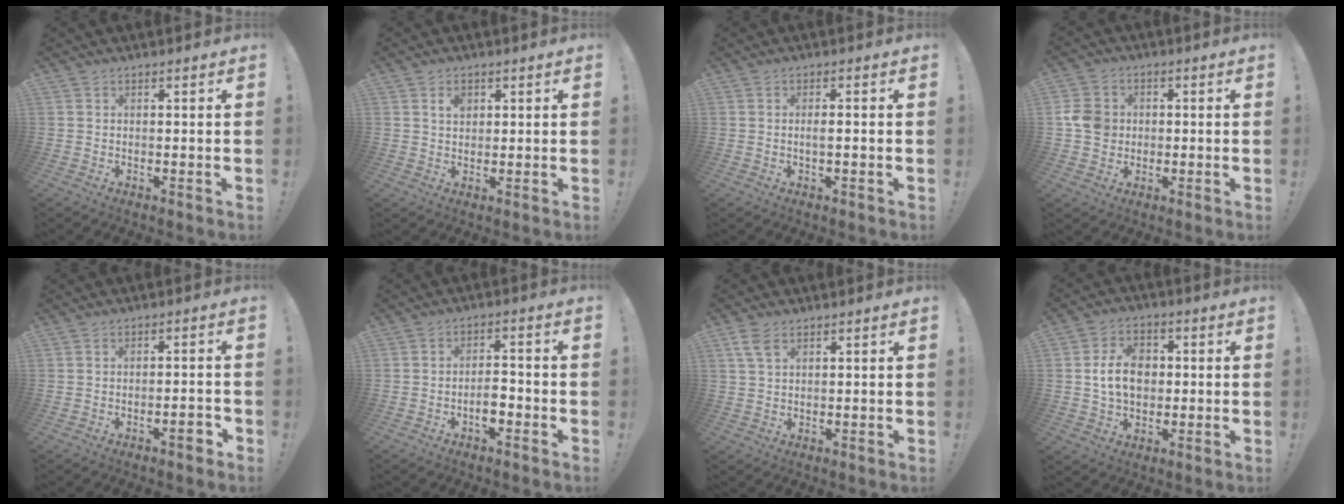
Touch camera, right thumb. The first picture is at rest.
{"total": 3.1, "force": [1.3, 2.1, 1.9], "torque": [-0.025, -0.002, 0.019]}
{"total": 2.3, "force": [-0.7, 0.1, 2.2], "torque": [-0.048, 0.006, -0.013]}
{"total": 7.4, "force": [-0.3, 6.6, 3.3], "torque": [-0.063, 0.014, -0.003]}
{"total": 3.9, "force": [-2.3, 0.8, 3.1], "torque": [-0.052, 0.012, -0.036]}
{"total": 5.2, "force": [-2.5, 2.0, 4.0], "torque": [-0.064, 0.004, -0.043]}
{"total": 4.6, "force": [2.4, 2.4, 3.1], "torque": [-0.058, -0.003, 0.046]}
{"total": 11.0, "force": [0.2, 8.2, 7.3], "torque": [-0.118, 0.013, 0.007]}